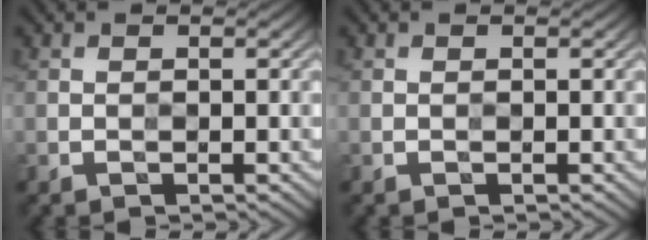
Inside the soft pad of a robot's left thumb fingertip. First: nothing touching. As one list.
[{"total": 0.0}]